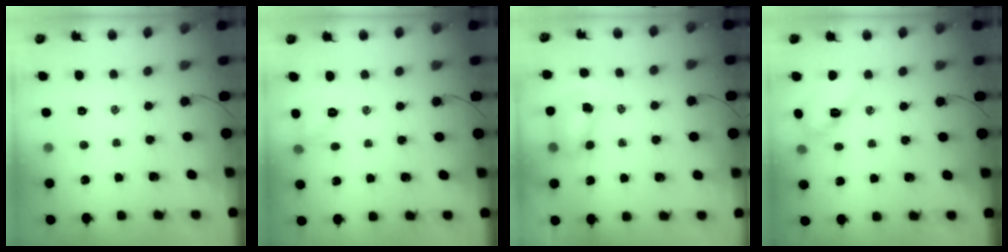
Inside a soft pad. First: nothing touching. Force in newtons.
{"total": 6.3, "press": 6.2, "slide": 0.7}
{"total": 8.2, "press": 8.1, "slide": 1.2}
{"total": 7.1, "press": 7.1, "slide": 0.1}